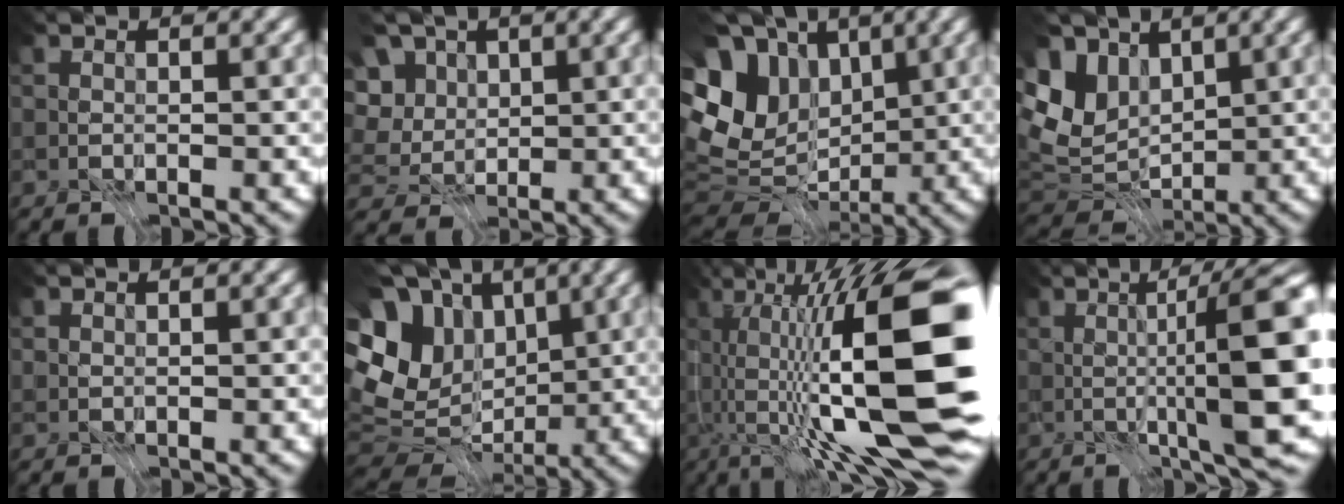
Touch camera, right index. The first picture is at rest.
{"total": 5.3, "force": [1.1, 4.5, 2.6], "torque": [-0.067, 0.010, 0.014]}
{"total": 8.6, "force": [0.4, 6.2, 5.9], "torque": [-0.116, 0.000, 0.047]}
{"total": 7.7, "force": [1.2, 5.6, 5.1], "torque": [-0.140, -0.003, 0.055]}
{"total": 0.9, "force": [0.7, 0.5, 0.3], "torque": [-0.013, -0.001, 0.016]}
{"total": 9.5, "force": [1.0, 6.9, 6.4], "torque": [-0.131, 0.009, 0.052]}
{"total": 13.7, "force": [-2.1, 0.2, 13.5], "torque": [-0.179, 0.006, -0.019]}
{"total": 8.9, "force": [-1.0, -1.5, 8.7], "torque": [-0.122, -0.017, 0.004]}